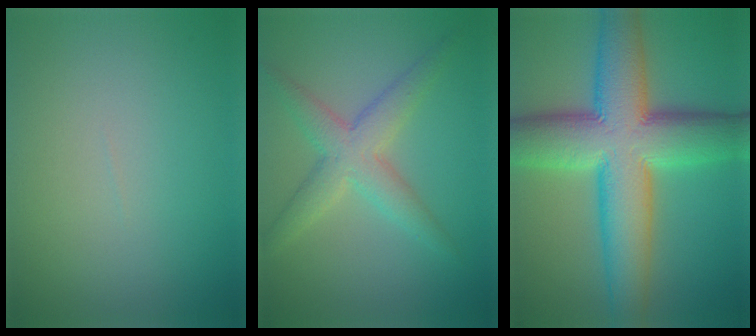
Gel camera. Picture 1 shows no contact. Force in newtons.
{"total": 4.2, "press": 4.2, "slide": 0.0}
{"total": 13.0, "press": 12.9, "slide": 0.7}